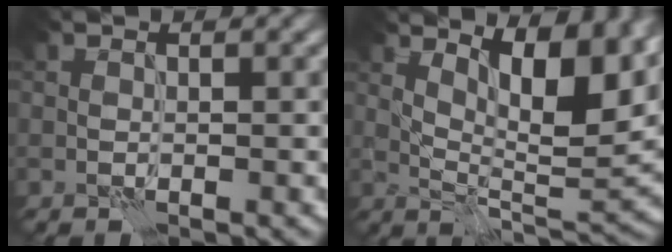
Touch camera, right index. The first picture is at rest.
{"total": 10.0, "force": [4.9, 3.1, 8.1], "torque": [-0.130, 0.000, 0.088]}